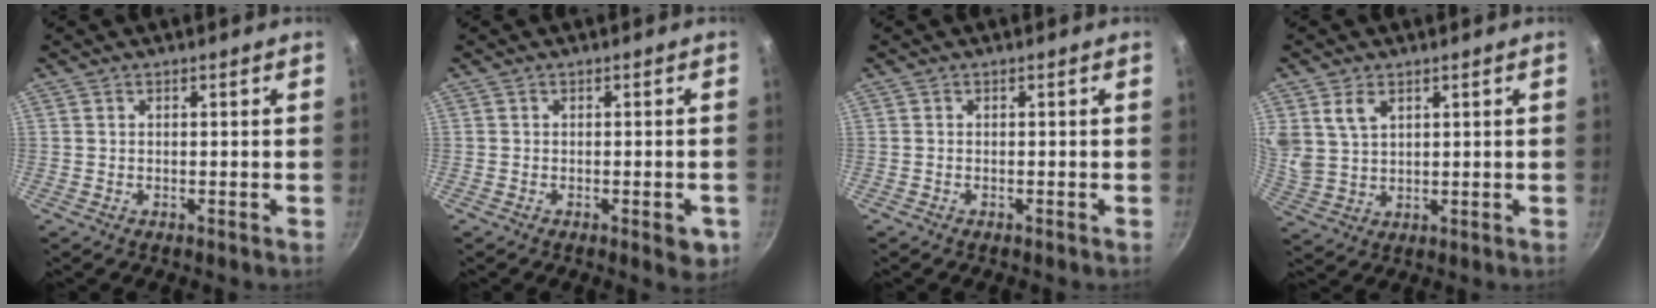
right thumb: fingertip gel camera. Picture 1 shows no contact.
{"total": 3.9, "force": [-1.5, 1.6, 3.2], "torque": [-0.034, 0.002, -0.017]}
{"total": 0.0}
{"total": 5.9, "force": [2.7, 3.9, 3.5], "torque": [-0.059, -0.013, 0.063]}